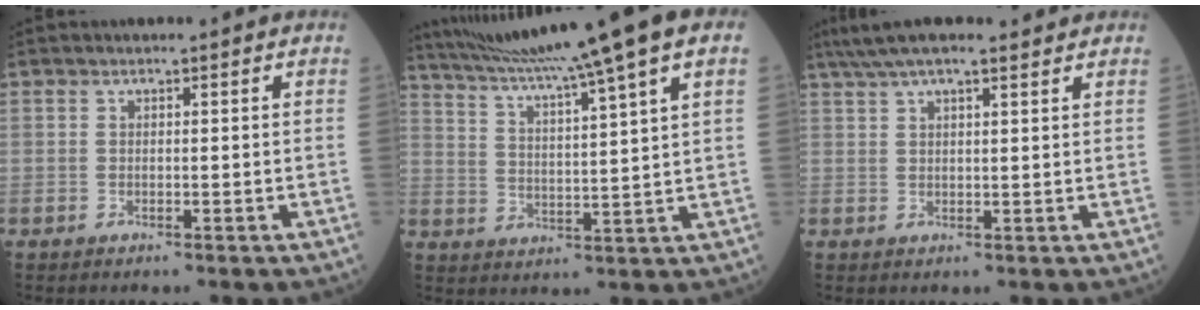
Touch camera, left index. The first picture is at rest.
{"total": 17.3, "force": [13.0, -1.6, 11.3], "torque": [-0.192, 0.012, 0.192]}
{"total": 9.8, "force": [8.0, 1.8, 5.4], "torque": [-0.094, 0.041, 0.124]}